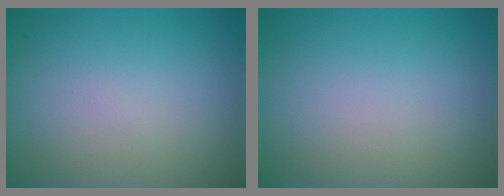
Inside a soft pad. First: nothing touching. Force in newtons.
{"total": 0.0}